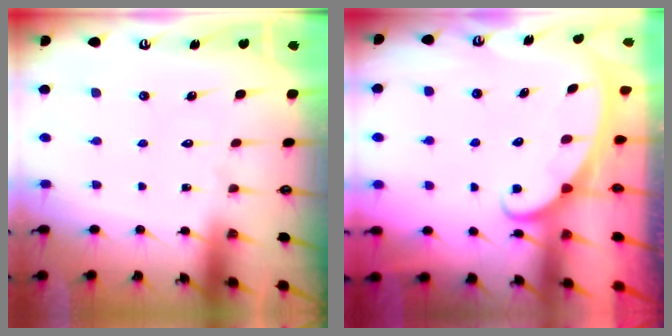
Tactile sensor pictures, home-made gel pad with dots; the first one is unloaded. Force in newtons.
{"total": 2.3, "press": 2.3, "slide": 0.4}